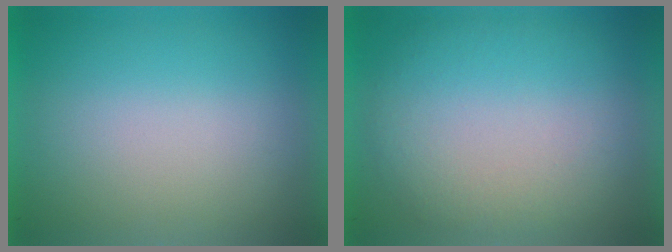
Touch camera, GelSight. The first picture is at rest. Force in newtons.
{"total": 2.2}